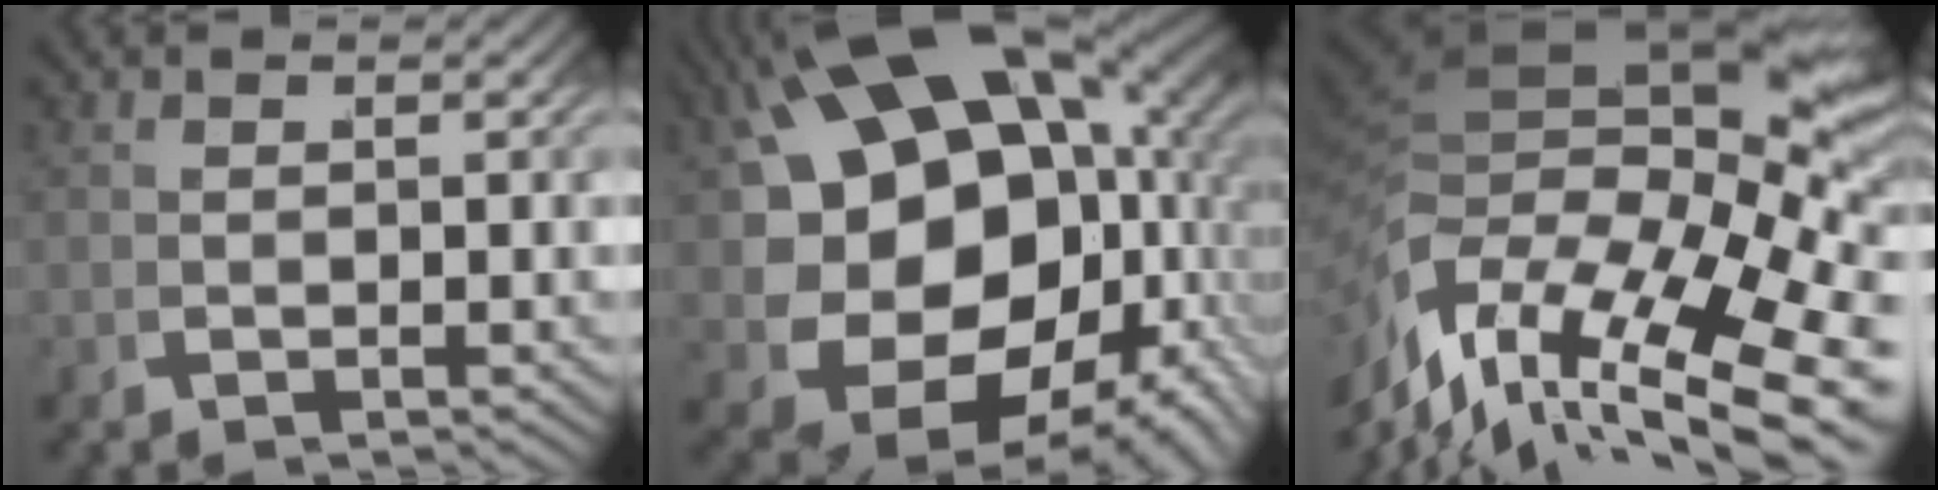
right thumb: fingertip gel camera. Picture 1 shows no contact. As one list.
[{"total": 22.0, "force": [0.7, 15.1, 15.9], "torque": [-0.304, -0.068, 0.052]}, {"total": 18.8, "force": [1.9, 11.7, 14.6], "torque": [-0.255, -0.032, 0.053]}]